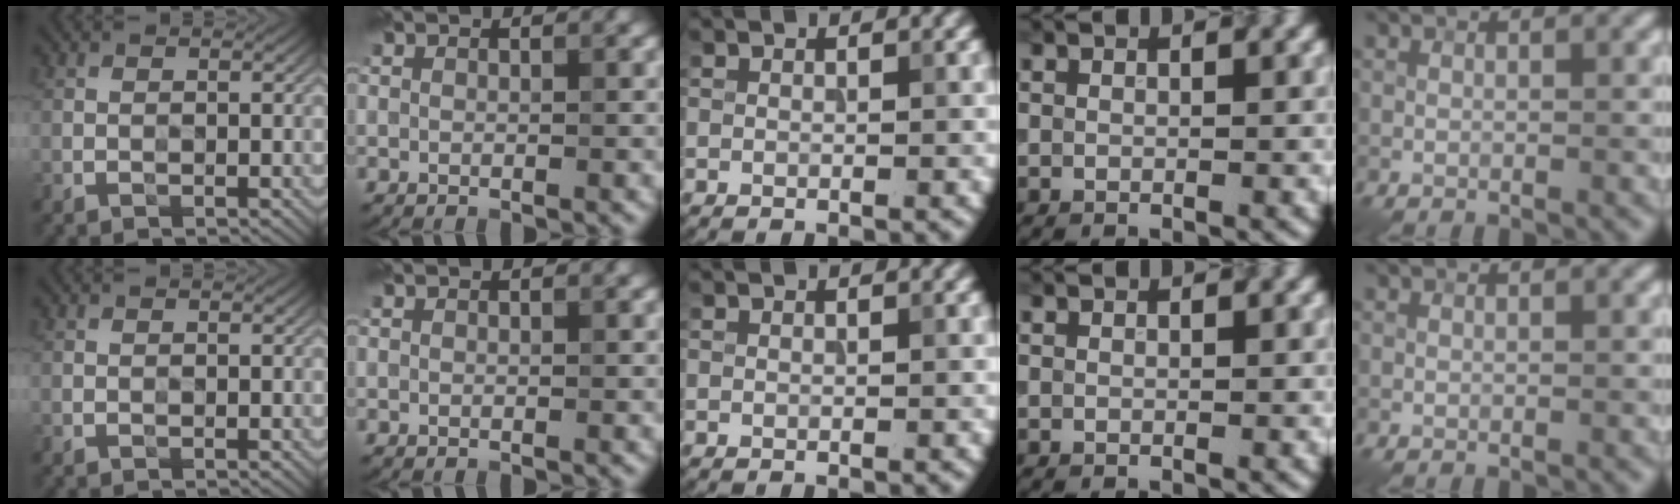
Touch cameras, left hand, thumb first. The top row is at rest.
{}